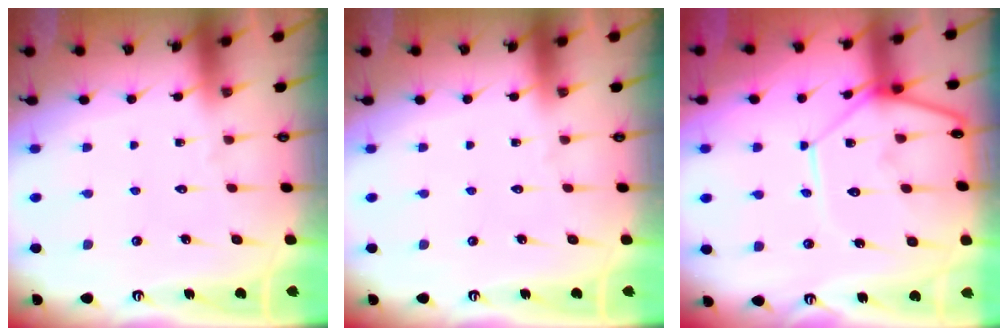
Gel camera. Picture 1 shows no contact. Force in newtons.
{"total": 0.0}
{"total": 12.5, "press": 12.5, "slide": 0.8}